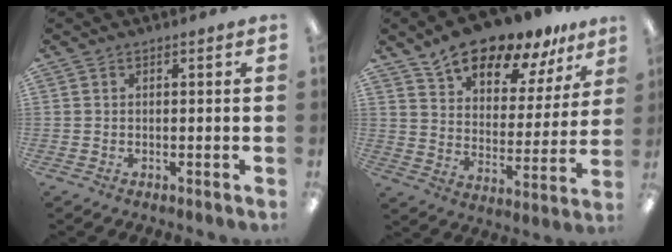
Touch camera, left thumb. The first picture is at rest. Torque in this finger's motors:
{"motor_torque": [1.93, 1.96, 1.35, -1.42, 0.05]}